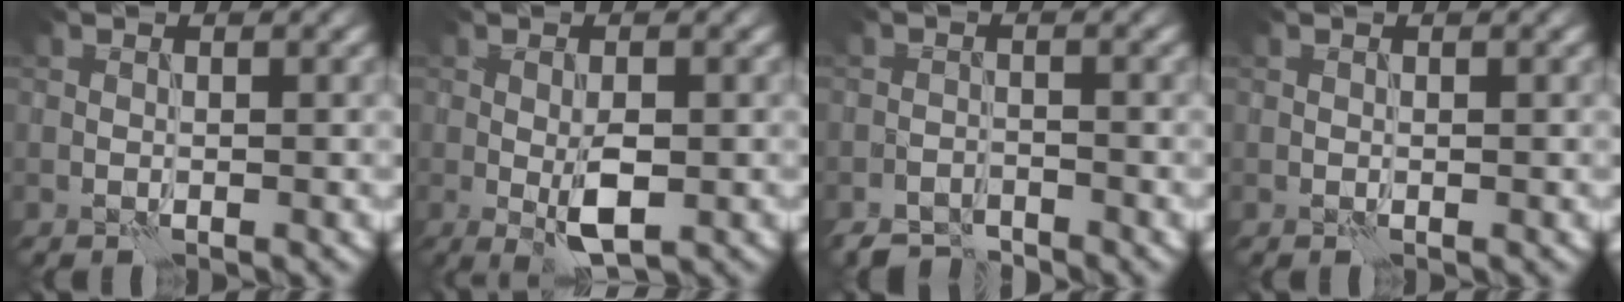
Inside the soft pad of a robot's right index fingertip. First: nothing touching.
{"total": 3.6, "force": [-0.7, 1.3, 3.2], "torque": [-0.062, -0.006, -0.009]}
{"total": 2.8, "force": [-2.7, 0.7, 0.3], "torque": [-0.001, 0.000, -0.053]}
{"total": 0.0}